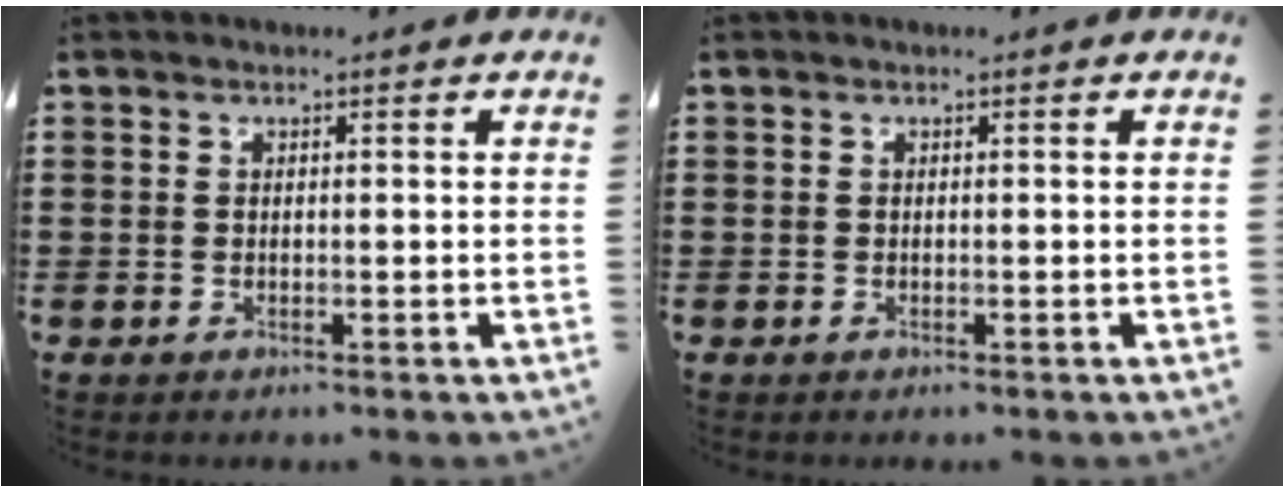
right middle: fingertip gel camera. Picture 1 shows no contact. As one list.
[{"total": 0.0}]